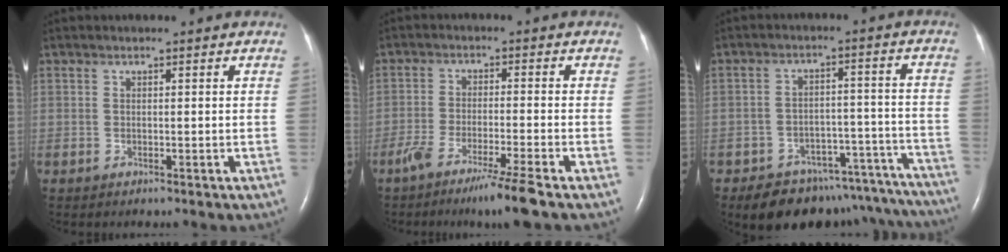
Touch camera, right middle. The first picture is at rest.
{"total": 8.3, "force": [-5.8, -1.0, 5.7], "torque": [-0.097, -0.024, -0.102]}
{"total": 18.0, "force": [-16.1, 6.8, 4.4], "torque": [-0.024, 0.043, -0.200]}